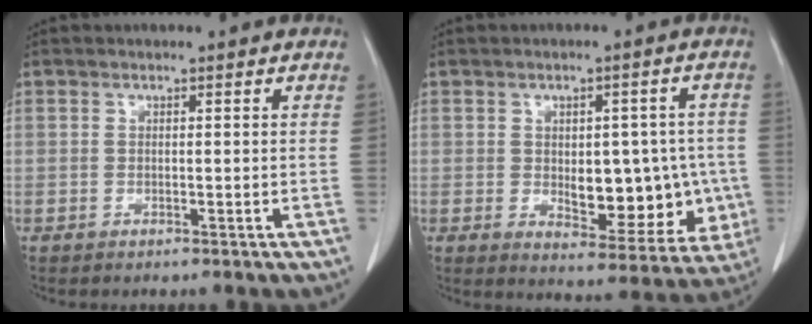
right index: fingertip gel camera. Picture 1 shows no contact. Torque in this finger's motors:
{"motor_torque": [0.20, 0.22, 0.17, 0.04]}